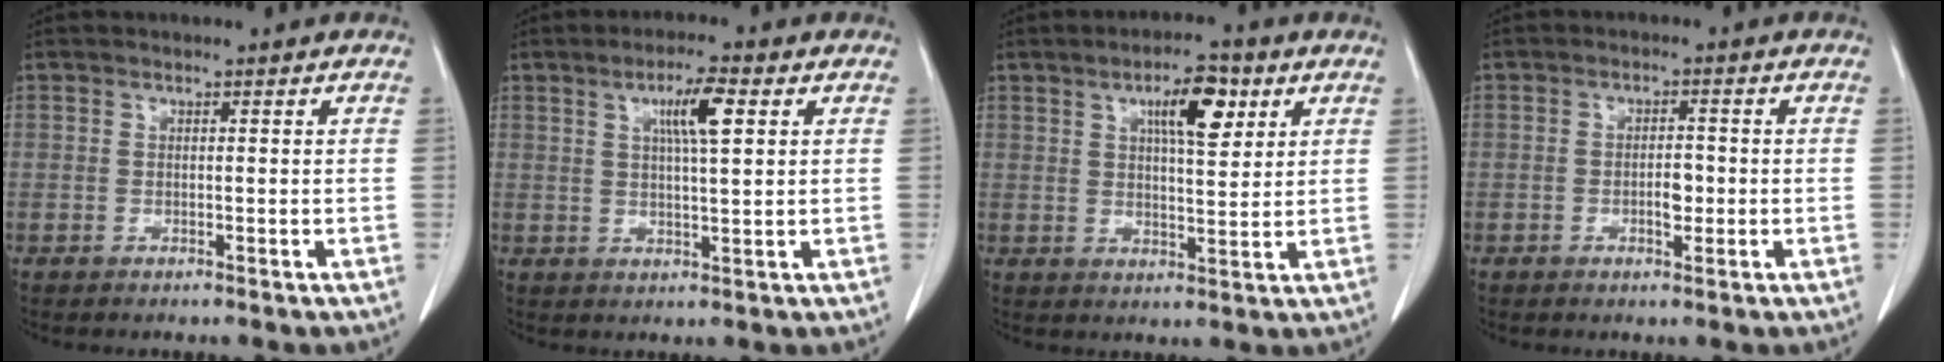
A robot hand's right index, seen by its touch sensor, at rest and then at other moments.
{"total": 6.0, "force": [2.2, 0.6, 5.5], "torque": [-0.097, 0.004, 0.038]}
{"total": 7.6, "force": [3.5, 2.1, 6.5], "torque": [-0.106, 0.008, 0.055]}
{"total": 2.8, "force": [-0.7, 1.2, 2.5], "torque": [-0.040, 0.003, -0.007]}